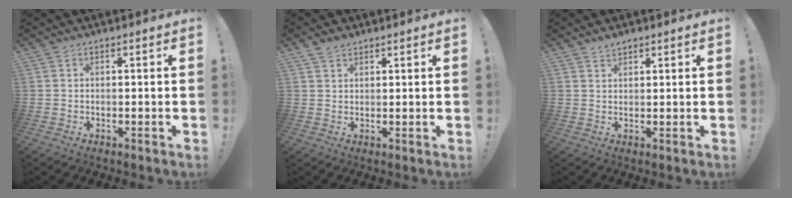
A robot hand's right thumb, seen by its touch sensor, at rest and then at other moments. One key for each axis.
{"total": 2.7, "fx": 2.2, "fy": 1.4, "fz": 0.9, "tx": -0.014, "ty": -0.011, "tz": 0.041}
{"total": 2.2, "fx": 1.9, "fy": 0.9, "fz": 0.5, "tx": 0.003, "ty": -0.013, "tz": 0.033}